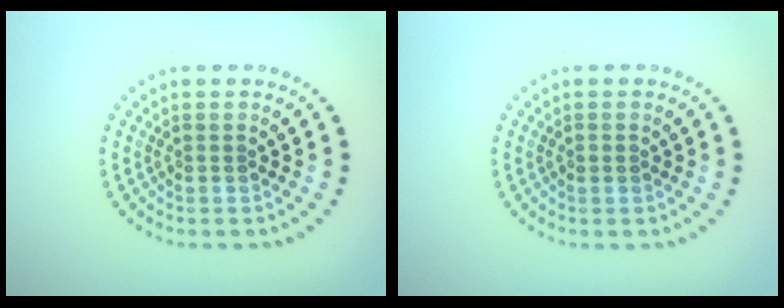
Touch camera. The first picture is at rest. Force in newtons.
{"total": 0.6, "press": 0.6, "slide": 0.1}